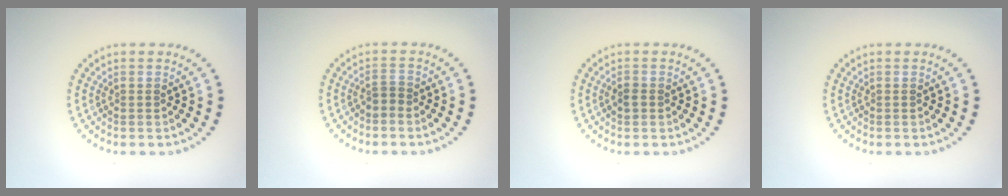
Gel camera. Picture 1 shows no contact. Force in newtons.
{"total": 1.2, "press": 0.8, "slide": 0.8}
{"total": 1.0, "press": 1.0, "slide": 0.1}
{"total": 0.0}